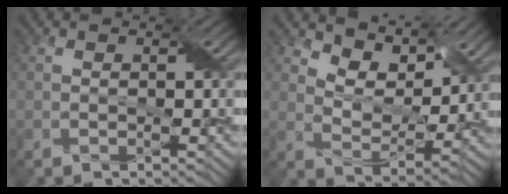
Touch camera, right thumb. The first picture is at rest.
{"total": 7.3, "force": [5.1, 3.5, 3.9], "torque": [-0.079, -0.008, 0.086]}